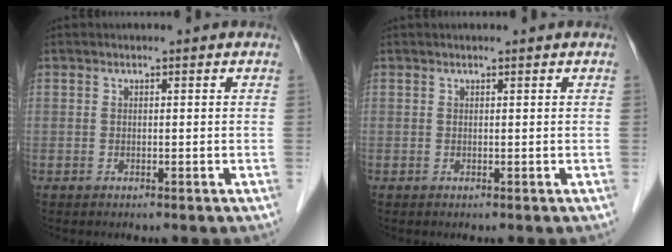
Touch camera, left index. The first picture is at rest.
{"total": 0.9, "force": [0.9, 0.0, 0.4], "torque": [-0.007, 0.012, 0.014]}